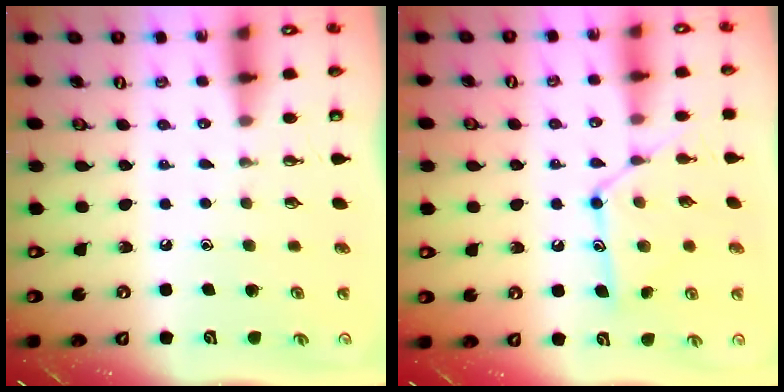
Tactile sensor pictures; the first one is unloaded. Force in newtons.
{"total": 12.5, "press": 12.5, "slide": 0.4}